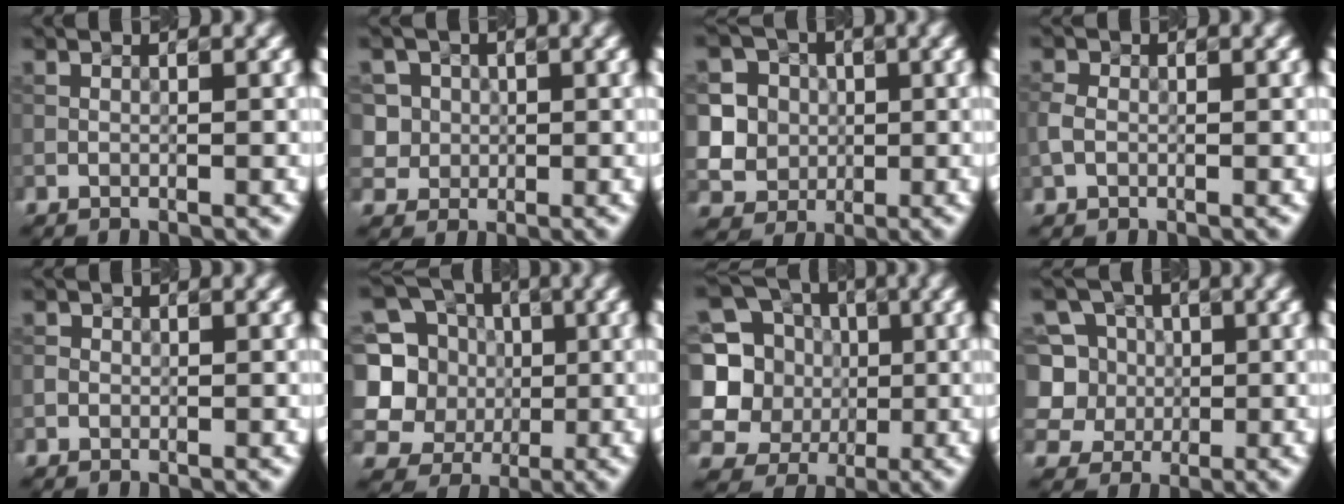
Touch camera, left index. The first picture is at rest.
{"total": 5.2, "force": [1.6, 4.7, 1.5], "torque": [-0.017, 0.025, 0.014]}
{"total": 6.0, "force": [0.4, 5.8, 1.6], "torque": [-0.036, 0.023, -0.006]}
{"total": 1.5, "force": [-0.2, 1.2, 0.8], "torque": [-0.019, 0.002, -0.008]}
{"total": 0.7, "force": [-0.2, 0.6, 0.1], "torque": [0.002, -0.001, -0.005]}
{"total": 10.3, "force": [1.4, 9.5, 3.7], "torque": [-0.119, 0.034, -0.002]}
{"total": 12.4, "force": [1.7, 11.5, 4.3], "torque": [-0.150, 0.041, 0.009]}
{"total": 8.2, "force": [1.1, 7.6, 2.8], "torque": [-0.063, 0.037, 0.007]}